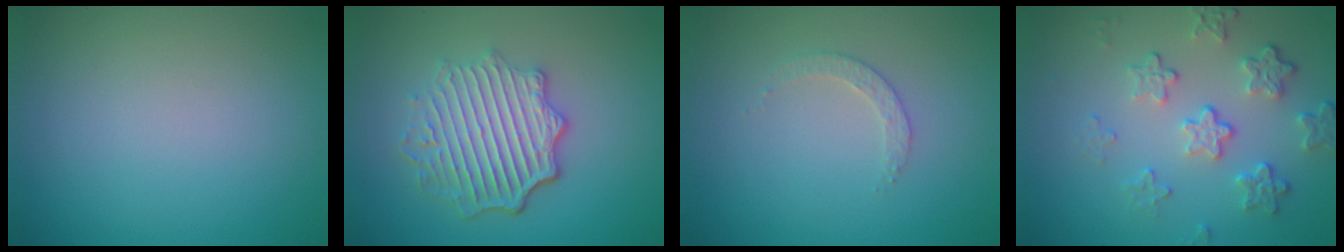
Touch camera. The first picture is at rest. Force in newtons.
{"total": 5.9, "press": 4.4, "slide": 3.9}
{"total": 1.6, "press": 1.5, "slide": 0.3}
{"total": 4.4, "press": 3.2, "slide": 3.0}